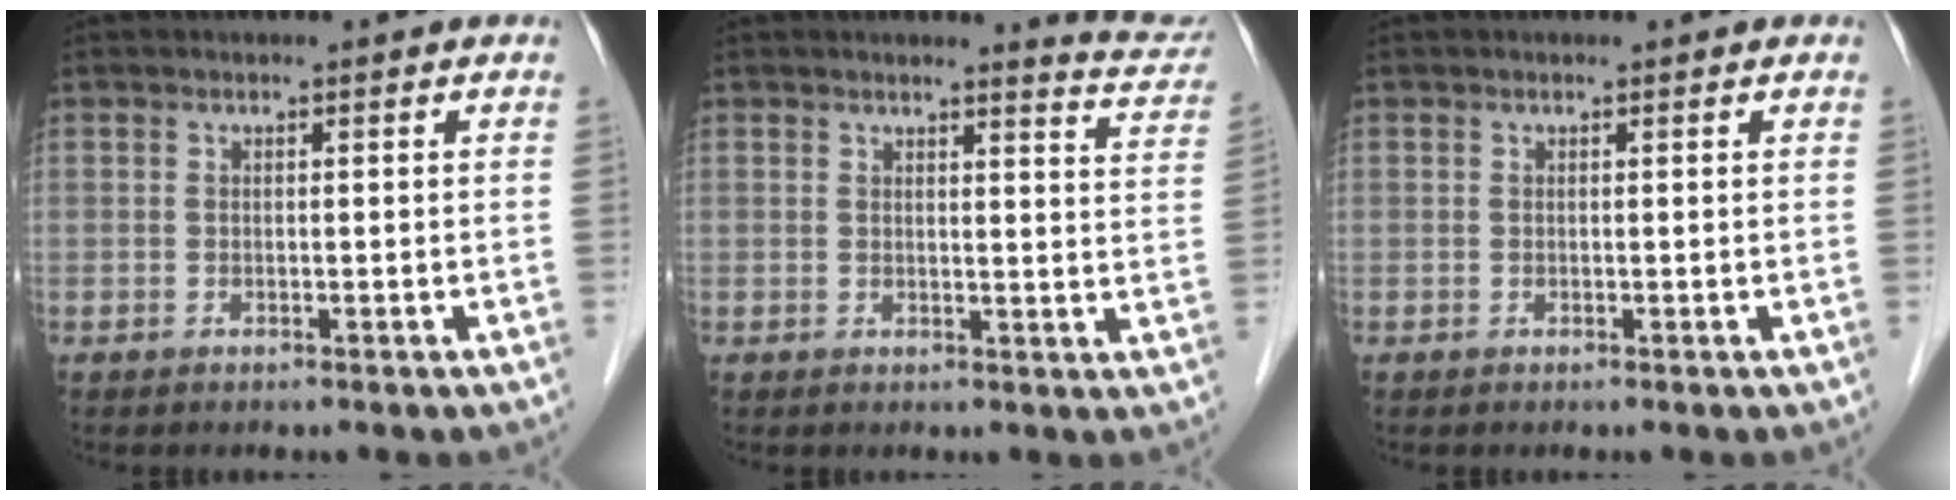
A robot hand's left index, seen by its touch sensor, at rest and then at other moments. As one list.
[{"total": 6.0, "force": [5.9, 0.1, 0.9], "torque": [-0.011, -0.034, 0.047]}, {"total": 0.0}]